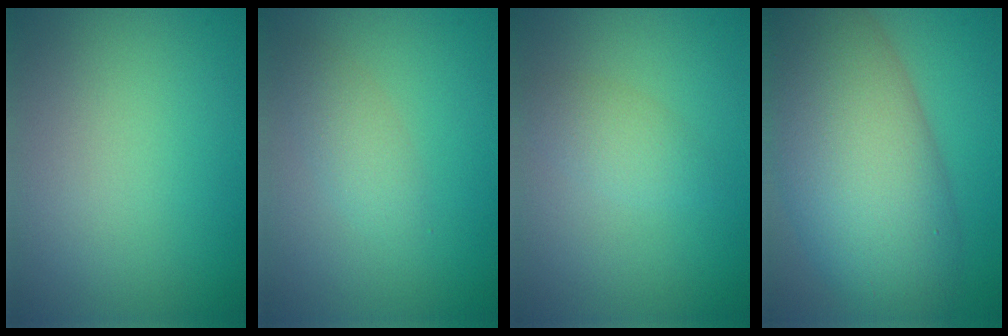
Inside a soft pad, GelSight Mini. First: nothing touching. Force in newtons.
{"total": 1.9, "press": 1.9, "slide": 0.0}
{"total": 1.7, "press": 1.7, "slide": 0.1}
{"total": 13.0, "press": 12.9, "slide": 0.5}